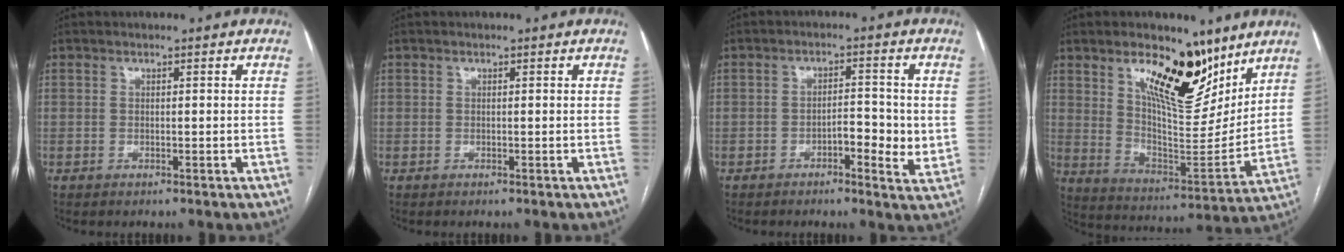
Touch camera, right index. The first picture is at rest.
{"total": 0.0}
{"total": 5.9, "force": [-1.2, 2.1, 5.4], "torque": [-0.074, 0.001, -0.020]}
{"total": 16.2, "force": [10.2, 5.9, 11.2], "torque": [-0.172, -0.016, 0.179]}